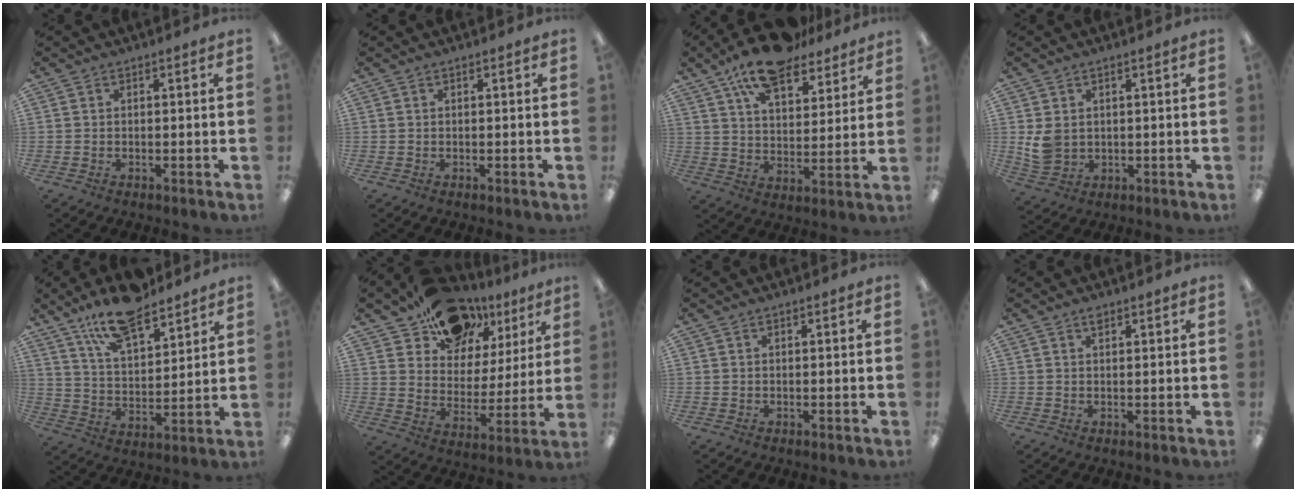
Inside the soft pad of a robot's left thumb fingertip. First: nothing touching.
{"total": 0.0}
{"total": 15.0, "force": [11.7, 5.7, 7.4], "torque": [-0.132, -0.058, 0.207]}
{"total": 5.4, "force": [1.2, 4.3, 2.9], "torque": [-0.062, 0.002, 0.025]}
{"total": 14.4, "force": [11.5, 5.1, 7.2], "torque": [-0.130, -0.056, 0.204]}
{"total": 13.0, "force": [10.4, 7.4, 2.3], "torque": [-0.049, -0.083, 0.196]}
{"total": 0.0}
{"total": 2.5, "force": [1.9, 1.1, 1.2], "torque": [-0.012, -0.007, 0.031]}